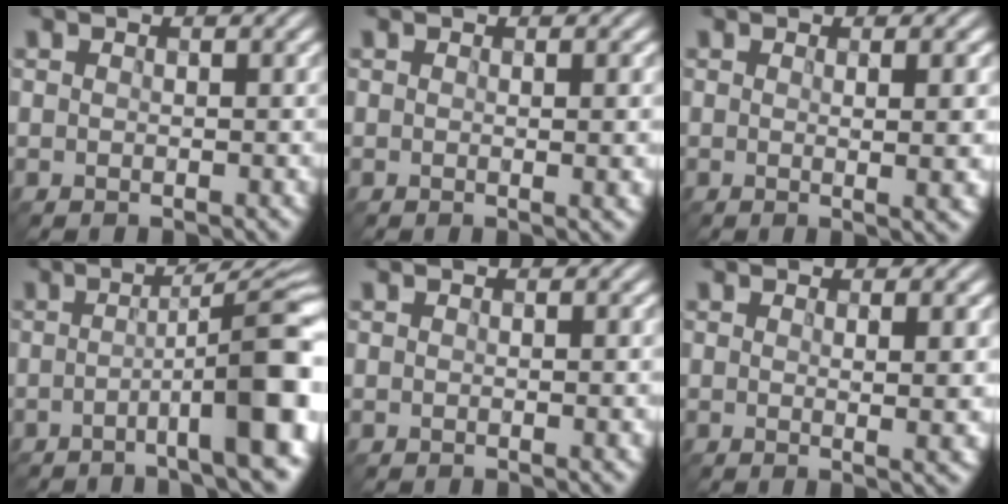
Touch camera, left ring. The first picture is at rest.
{"total": 2.6, "force": [0.1, 0.8, 2.5], "torque": [-0.024, 0.000, -0.002]}
{"total": 5.0, "force": [0.3, 1.5, 4.8], "torque": [-0.050, 0.003, 0.003]}
{"total": 11.4, "force": [-3.0, 2.0, 10.8], "torque": [-0.128, 0.011, -0.053]}
{"total": 1.6, "force": [0.0, 0.4, 1.5], "torque": [-0.015, 0.000, -0.003]}
{"total": 4.0, "force": [0.5, 1.1, 3.8], "torque": [-0.043, -0.001, 0.008]}